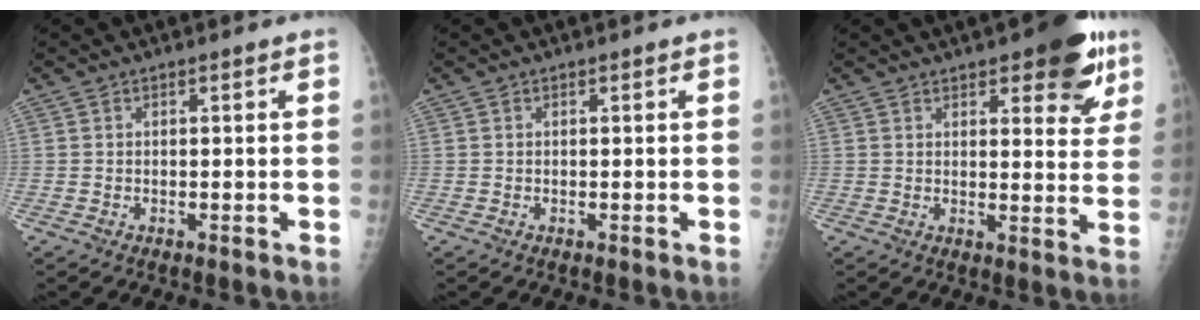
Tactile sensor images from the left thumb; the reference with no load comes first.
{"total": 0.0}
{"total": 11.6, "force": [6.7, 4.3, 8.4], "torque": [-0.064, -0.029, 0.082]}